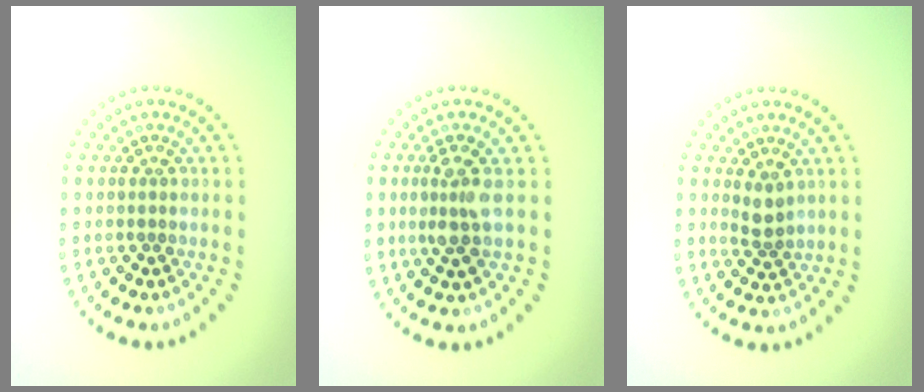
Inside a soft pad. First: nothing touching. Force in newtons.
{"total": 2.4, "press": 2.2, "slide": 0.9}
{"total": 1.8, "press": 1.5, "slide": 1.0}